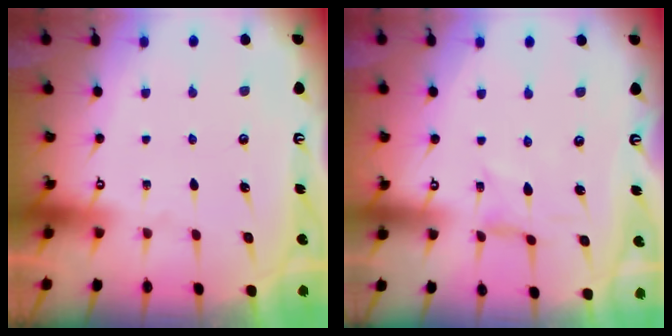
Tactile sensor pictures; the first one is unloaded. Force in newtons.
{"total": 0.0}